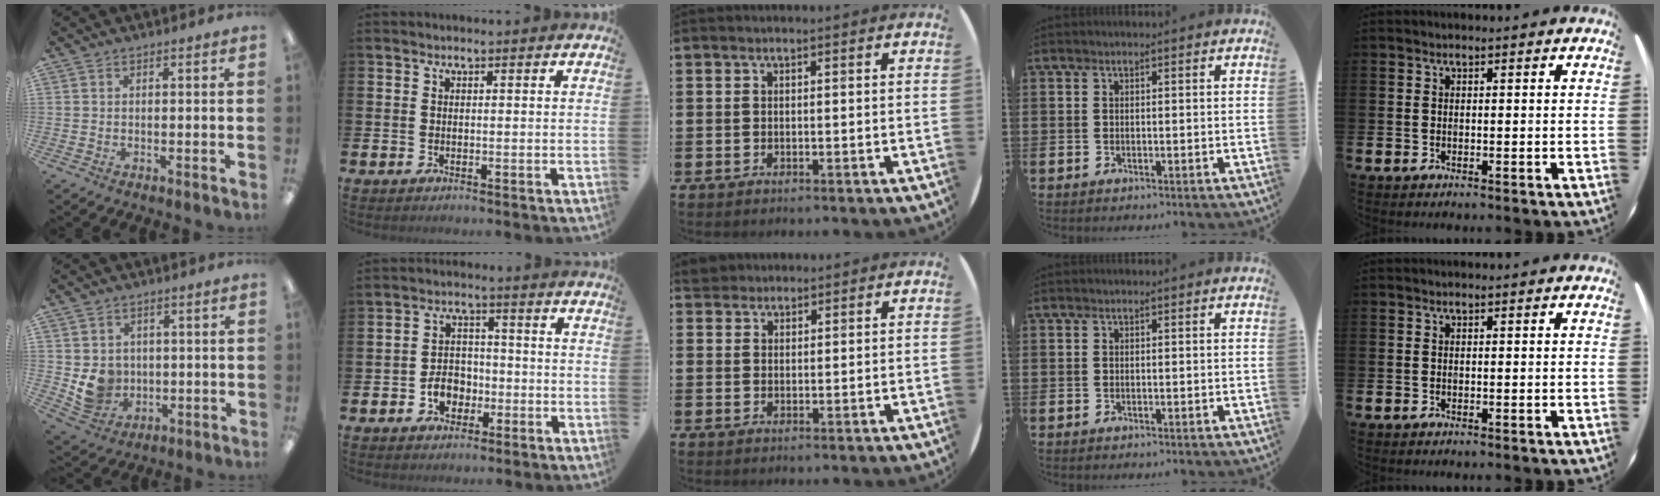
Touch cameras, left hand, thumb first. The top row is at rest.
{"thumb": {"total": 7.5, "force": [0.3, 7.1, 2.2], "torque": [-0.039, 0.000, 0.015]}, "index": {"total": 4.3, "force": [-1.8, 3.4, 1.9], "torque": [-0.031, 0.001, -0.041]}, "middle": {"total": 2.4, "force": [2.2, 0.9, 0.1], "torque": [0.002, 0.000, 0.043]}}